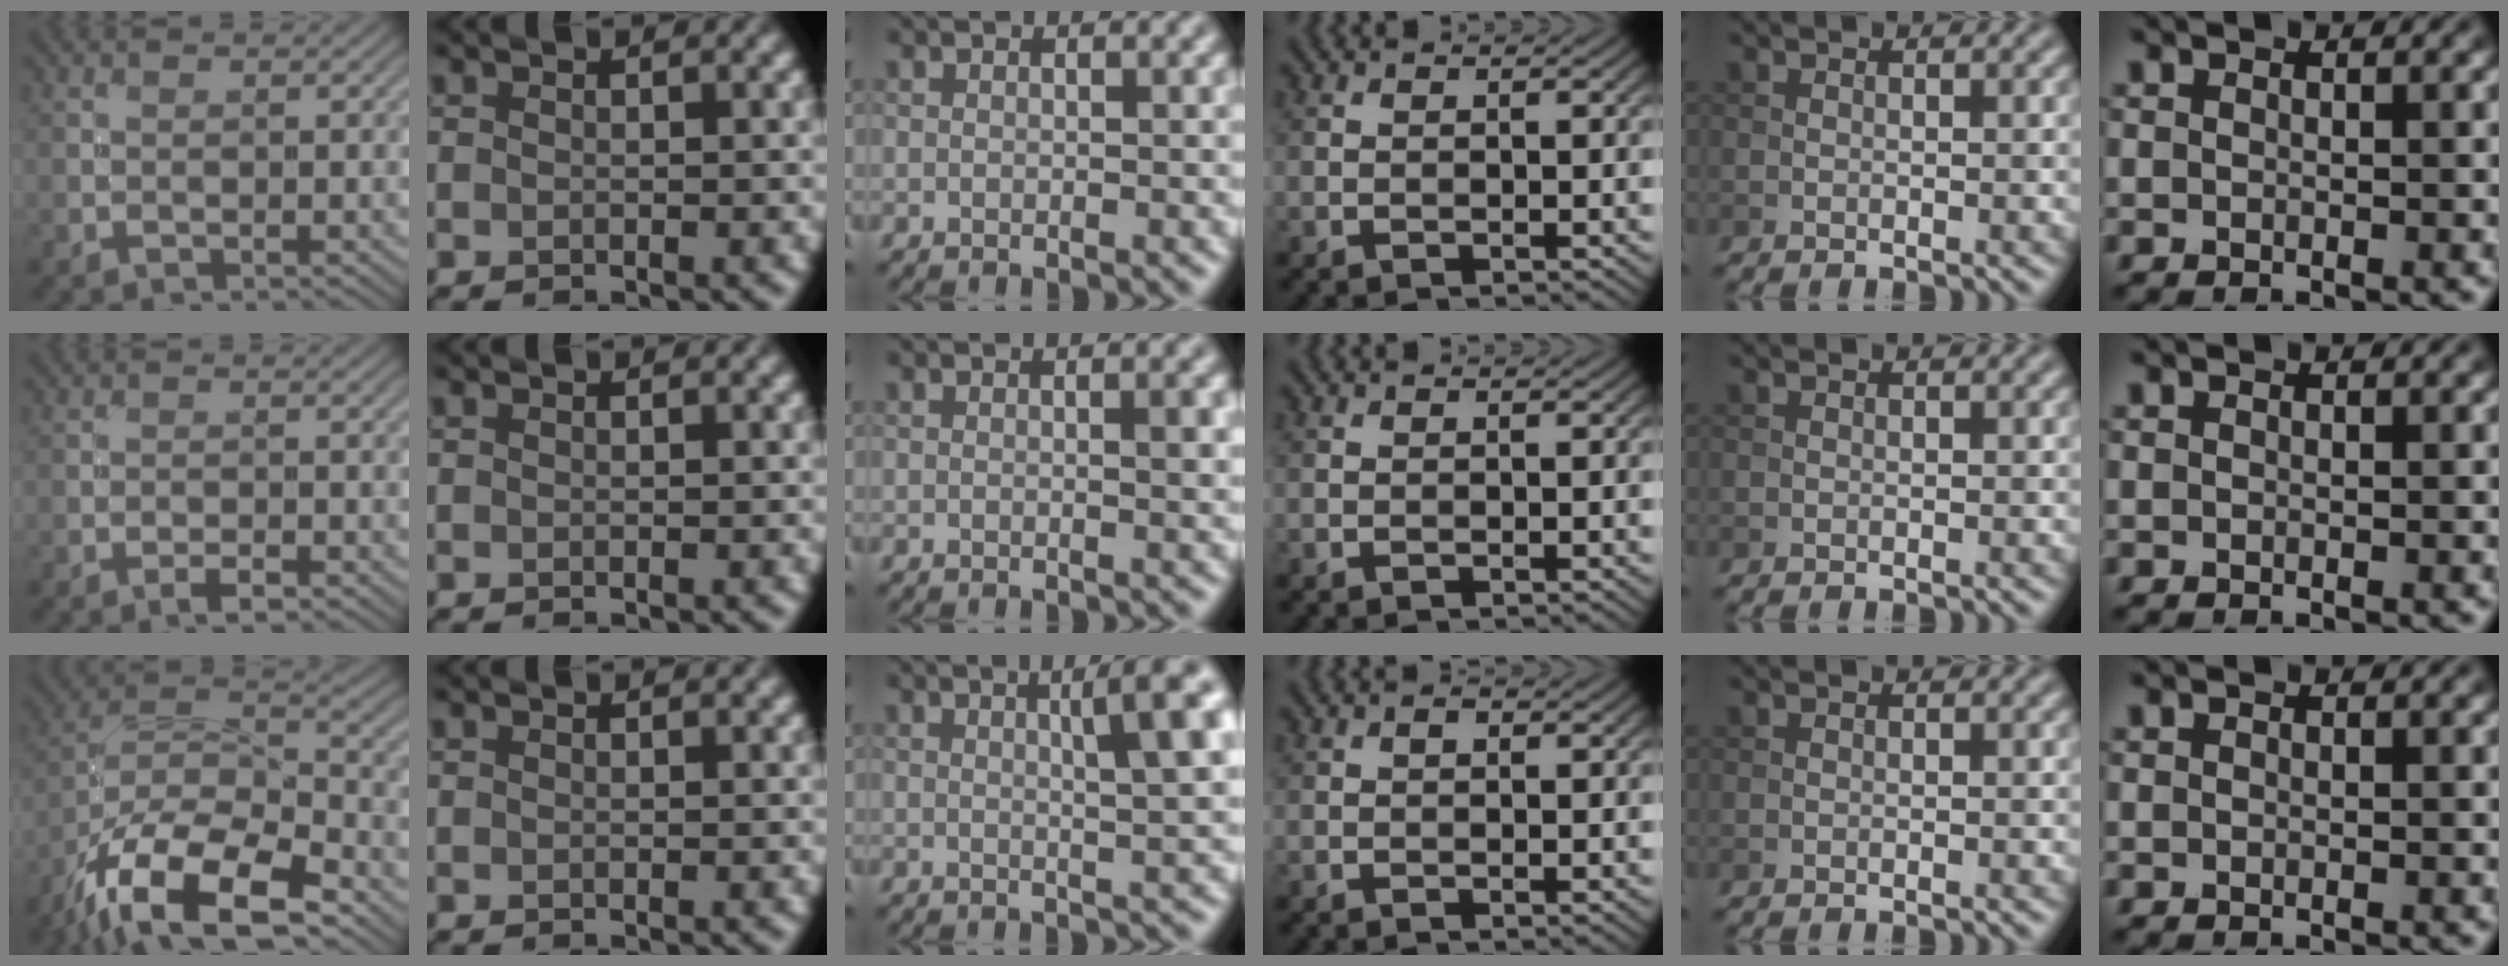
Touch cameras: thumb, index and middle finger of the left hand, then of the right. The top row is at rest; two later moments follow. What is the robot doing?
{"motion": "screw", "object": "medicine bottle"}